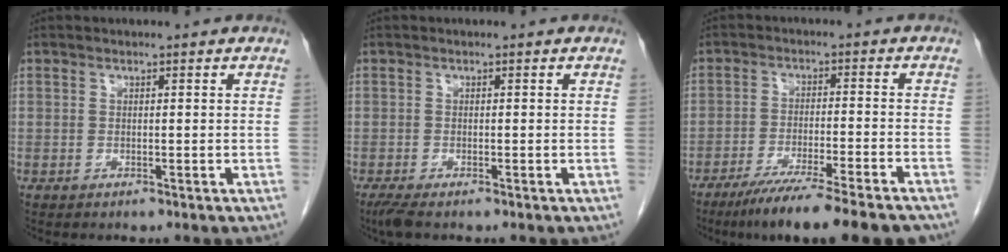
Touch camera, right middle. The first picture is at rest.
{"total": 2.0, "force": [-1.5, 0.3, 1.3], "torque": [-0.031, -0.009, -0.031]}
{"total": 13.9, "force": [-11.1, 0.2, 8.4], "torque": [-0.116, -0.036, -0.173]}